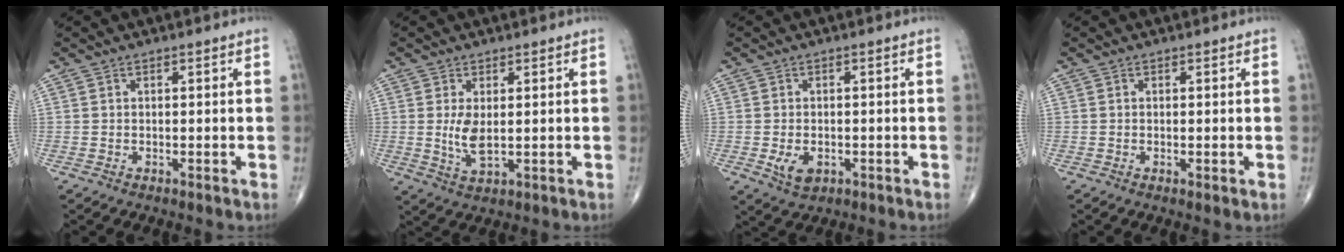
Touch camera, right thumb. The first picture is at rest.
{"total": 4.7, "force": [0.4, 2.0, 4.2], "torque": [-0.085, -0.014, 0.014]}
{"total": 3.9, "force": [-1.2, 2.6, 2.7], "torque": [-0.044, -0.001, -0.013]}
{"total": 1.0, "force": [-0.2, 0.2, 0.9], "torque": [-0.016, -0.004, -0.003]}